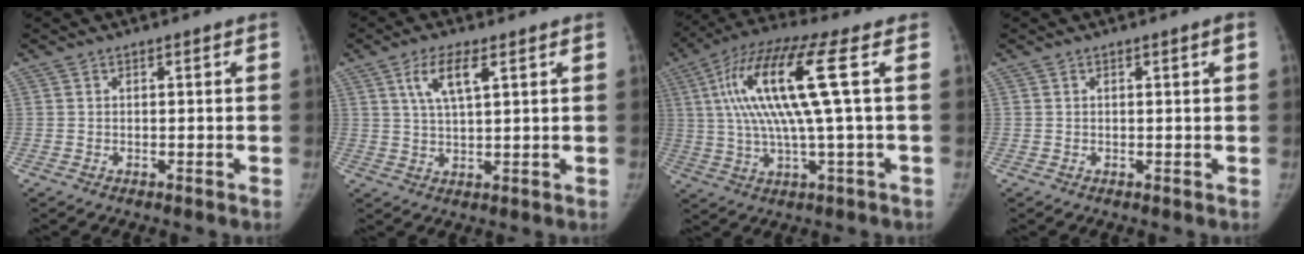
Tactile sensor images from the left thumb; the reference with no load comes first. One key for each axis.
{"total": 6.3, "fx": 2.9, "fy": 2.0, "fz": 5.3, "tx": -0.102, "ty": -0.006, "tz": 0.058}
{"total": 16.9, "fx": 3.4, "fy": 1.7, "fz": 16.5, "tx": -0.356, "ty": 0.019, "tz": 0.057}
{"total": 1.0, "fx": 0.3, "fy": 0.1, "fz": 0.9, "tx": -0.017, "ty": 0.003, "tz": 0.006}